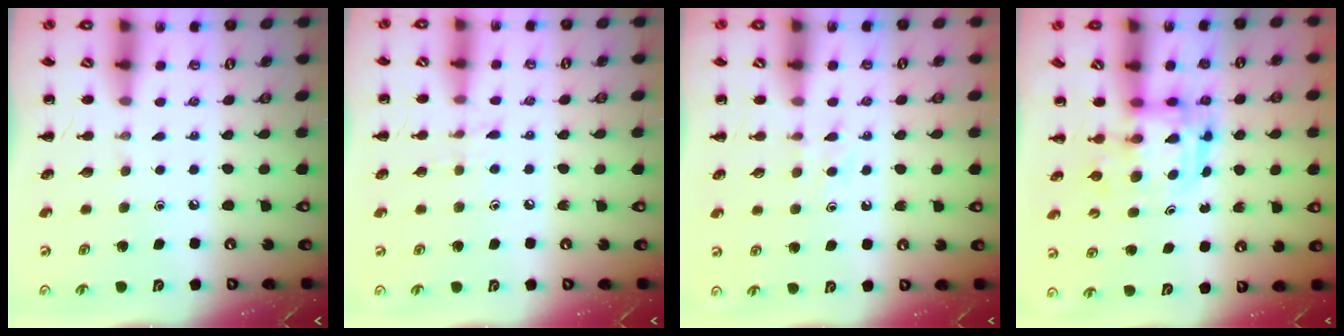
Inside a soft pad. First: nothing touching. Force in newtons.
{"total": 6.3, "press": 5.9, "slide": 2.2}
{"total": 3.4, "press": 3.2, "slide": 1.2}
{"total": 3.0, "press": 3.0, "slide": 0.3}